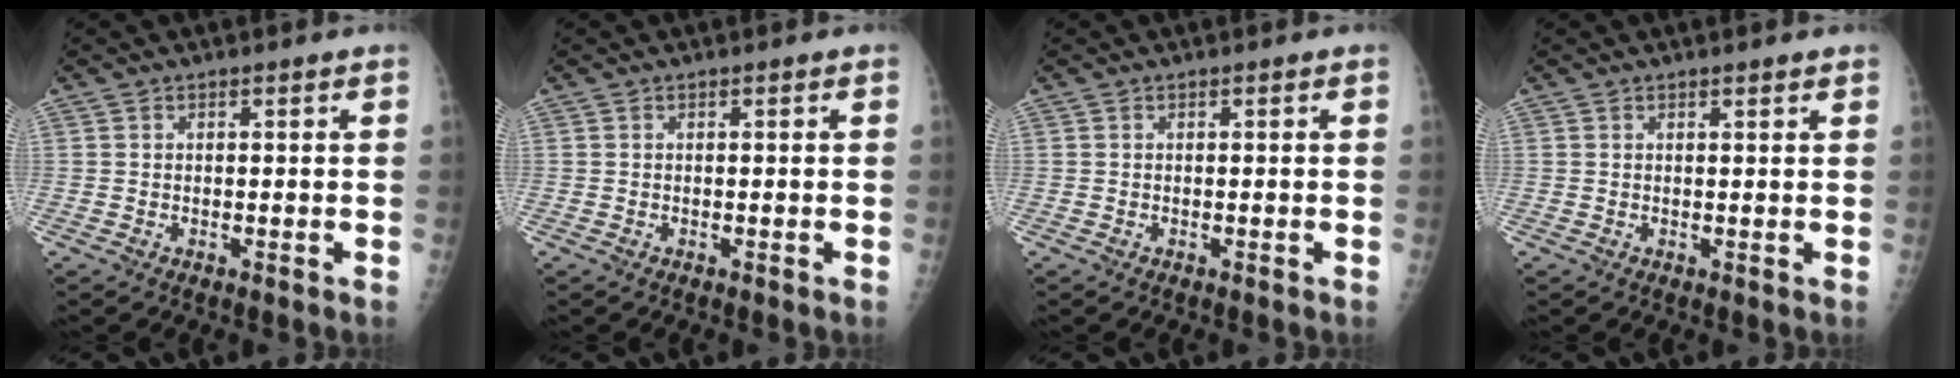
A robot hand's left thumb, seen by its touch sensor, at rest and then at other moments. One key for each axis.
{"total": 0.0}
{"total": 0.0}
{"total": 1.1, "fx": 0.9, "fy": 0.1, "fz": 0.7, "tx": -0.006, "ty": -0.001, "tz": 0.014}